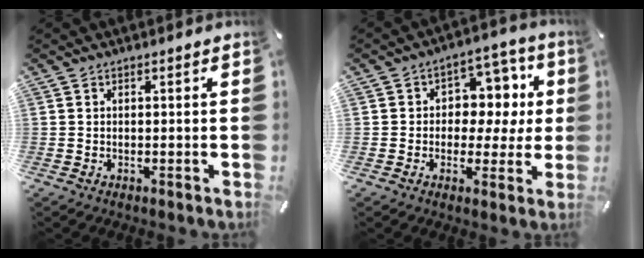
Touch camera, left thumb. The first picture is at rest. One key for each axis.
{"total": 9.1, "fx": 0.7, "fy": 7.7, "fz": 4.7, "tx": -0.053, "ty": -0.005, "tz": 0.011}